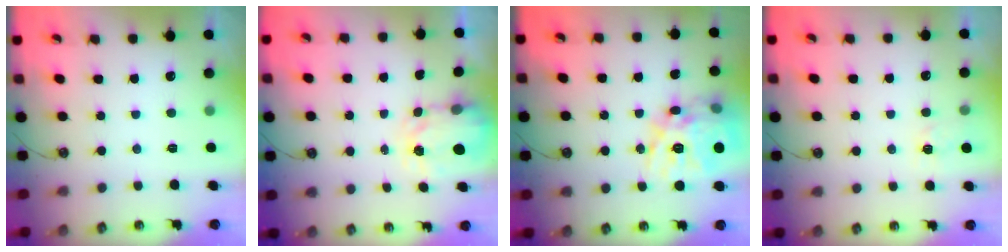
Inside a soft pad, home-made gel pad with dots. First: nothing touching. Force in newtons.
{"total": 3.6, "press": 3.5, "slide": 0.5}
{"total": 22.6, "press": 22.3, "slide": 3.2}
{"total": 3.3, "press": 3.2, "slide": 0.6}